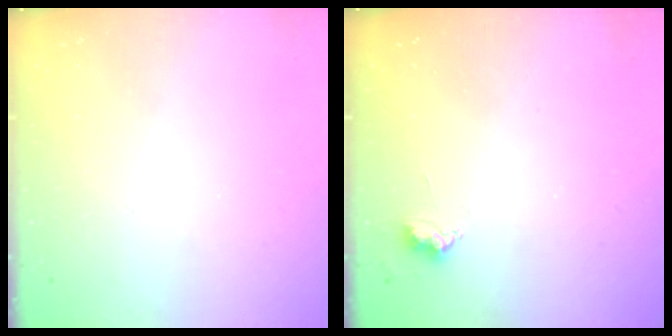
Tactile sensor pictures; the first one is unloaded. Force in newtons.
{"total": 4.8, "press": 4.8, "slide": 0.6}